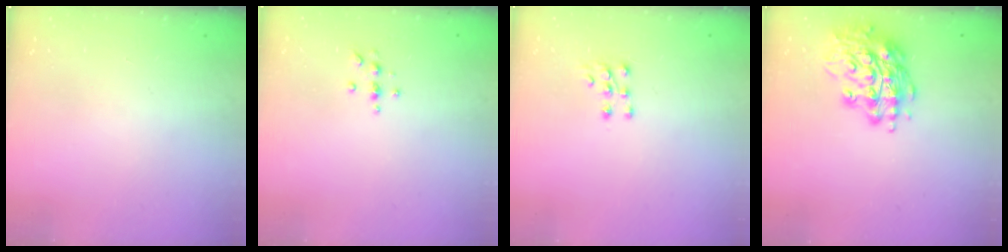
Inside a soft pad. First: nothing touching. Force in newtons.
{"total": 4.6, "press": 4.6, "slide": 0.6}
{"total": 6.6, "press": 6.6, "slide": 0.8}
{"total": 16.9, "press": 16.6, "slide": 3.1}